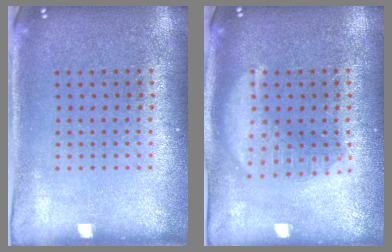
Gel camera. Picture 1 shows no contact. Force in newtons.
{"total": 3.0, "press": 3.0, "slide": 0.4}